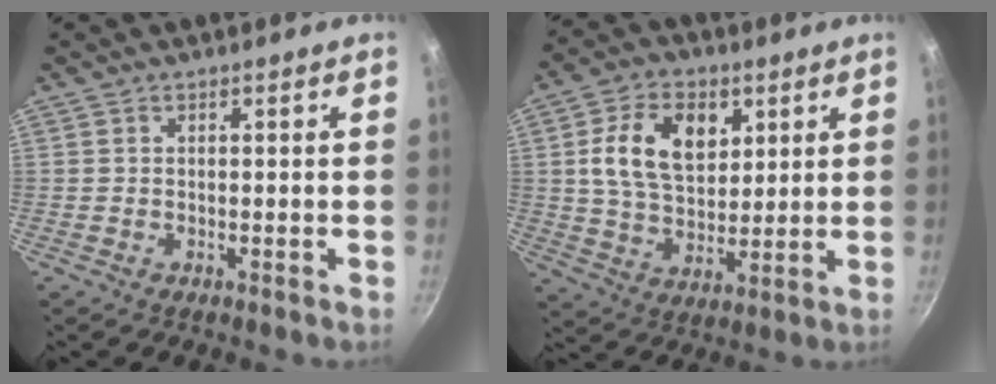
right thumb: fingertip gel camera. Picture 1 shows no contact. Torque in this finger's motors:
{"motor_torque": [-0.92, 1.16, 0.49, -0.34, 0.15]}